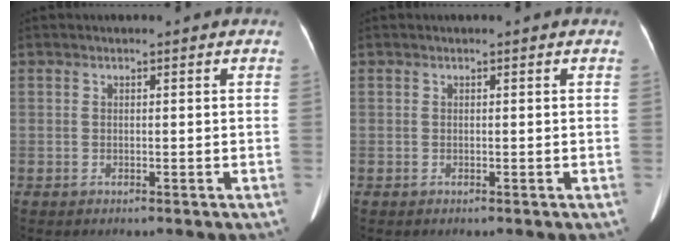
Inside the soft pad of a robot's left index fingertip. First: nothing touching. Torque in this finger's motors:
{"motor_torque": [0.08, 0.10, 0.01, 0.00]}